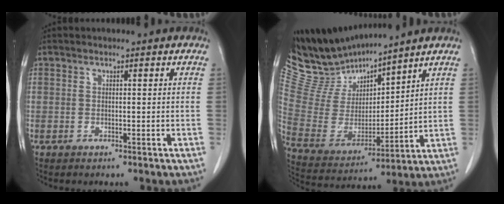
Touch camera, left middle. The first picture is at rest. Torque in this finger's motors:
{"motor_torque": [-0.12, -0.80, -0.23, -0.10]}